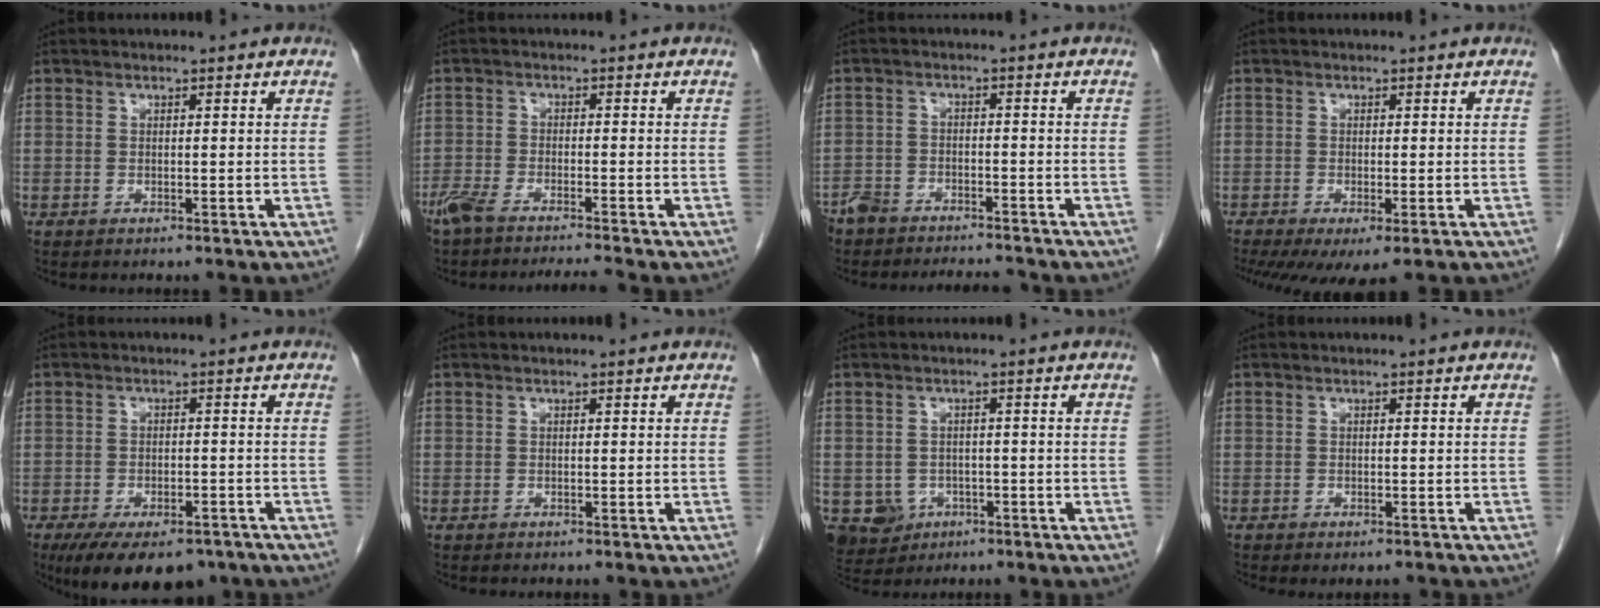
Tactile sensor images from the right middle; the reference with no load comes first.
{"total": 5.9, "force": [-5.3, -0.1, 2.7], "torque": [-0.053, -0.011, -0.095]}
{"total": 8.1, "force": [-7.5, 2.2, 2.2], "torque": [-0.037, 0.004, -0.115]}
{"total": 7.1, "force": [-4.4, 1.7, 5.3], "torque": [-0.079, -0.020, -0.071]}
{"total": 12.5, "force": [-9.1, 5.3, 6.6], "torque": [-0.108, -0.009, -0.129]}
{"total": 0.0}
{"total": 6.1, "force": [-2.7, 5.3, 1.6], "torque": [-0.035, 0.002, -0.034]}
{"total": 2.6, "force": [-2.3, 0.8, 1.1], "torque": [-0.010, -0.005, -0.028]}